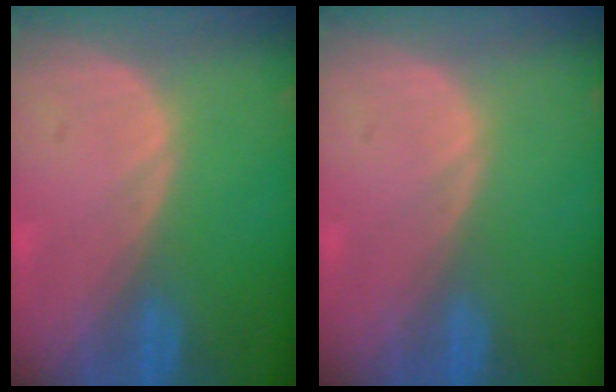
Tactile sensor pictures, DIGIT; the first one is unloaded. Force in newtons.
{"total": 0.0}